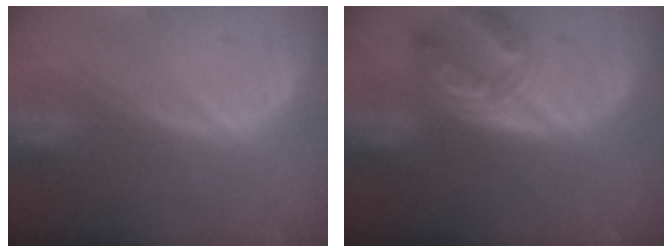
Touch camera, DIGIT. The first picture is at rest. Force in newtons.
{"total": 6.1, "press": 6.0, "slide": 0.7}